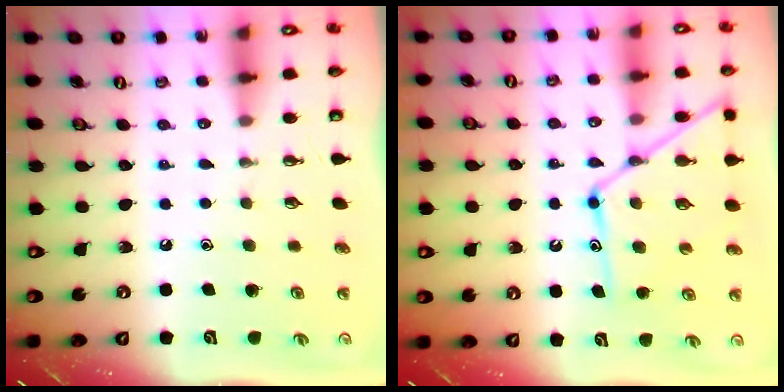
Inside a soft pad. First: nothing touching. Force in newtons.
{"total": 13.7, "press": 13.7, "slide": 1.0}